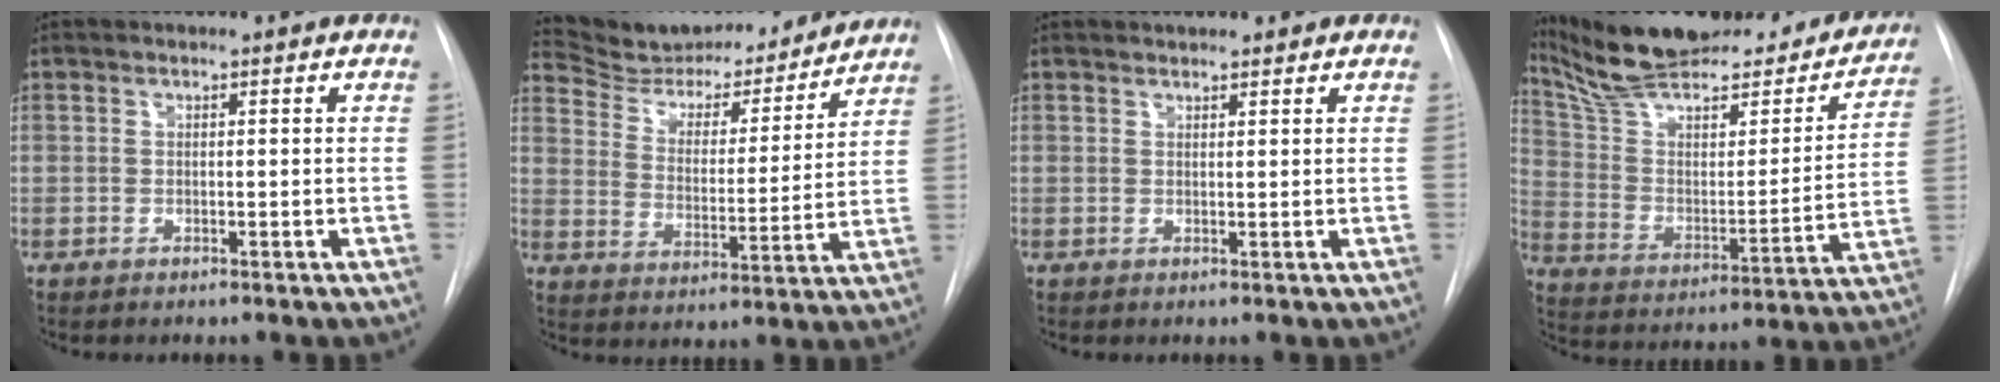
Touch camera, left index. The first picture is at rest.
{"total": 18.9, "force": [17.7, 4.2, 5.2], "torque": [-0.078, -0.006, 0.261]}
{"total": 3.1, "force": [2.7, 0.9, 1.1], "torque": [-0.014, 0.017, 0.035]}
{"total": 31.6, "force": [27.0, 7.8, 14.6], "torque": [-0.235, -0.022, 0.378]}